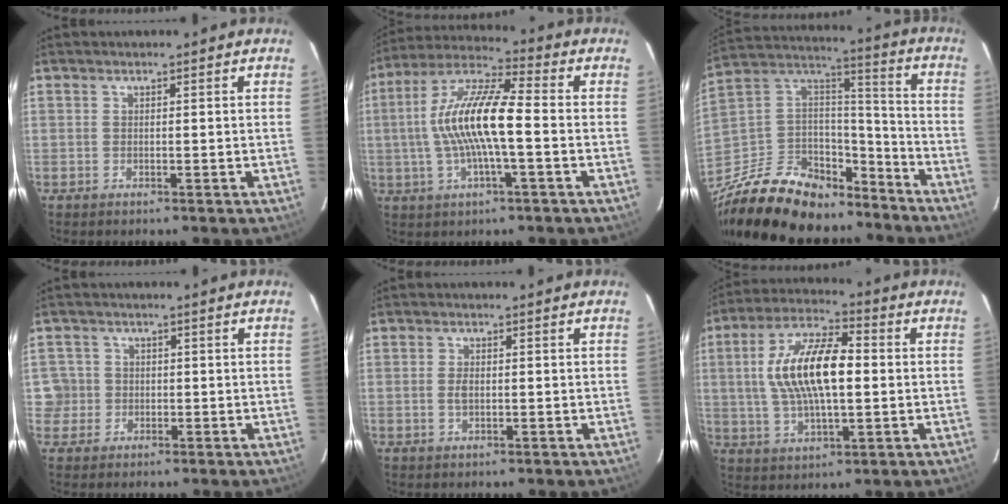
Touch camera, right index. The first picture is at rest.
{"total": 14.0, "force": [-1.0, 3.0, 13.7], "torque": [-0.266, 0.014, -0.026]}
{"total": 27.6, "force": [-19.9, 14.2, 12.8], "torque": [-0.286, 0.042, -0.311]}
{"total": 4.0, "force": [-0.6, 4.0, 0.1], "torque": [0.008, 0.026, -0.007]}
{"total": 2.0, "force": [-0.3, 1.1, 1.6], "torque": [-0.033, 0.001, -0.005]}
{"total": 15.3, "force": [1.1, 6.2, 14.0], "torque": [-0.273, 0.017, 0.019]}